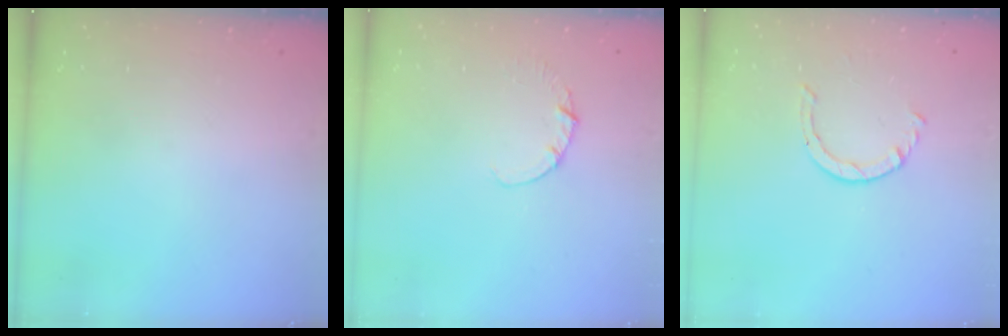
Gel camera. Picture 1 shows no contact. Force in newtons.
{"total": 1.1, "press": 1.1, "slide": 0.1}
{"total": 2.6, "press": 2.6, "slide": 0.3}